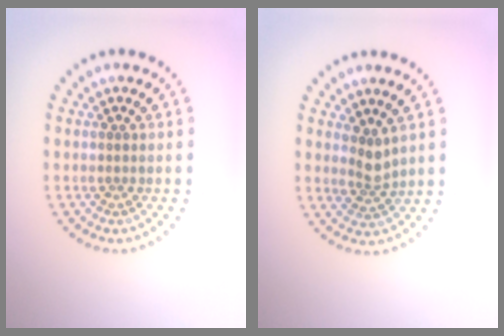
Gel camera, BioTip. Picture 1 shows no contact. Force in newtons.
{"total": 2.0, "press": 1.5, "slide": 1.4}